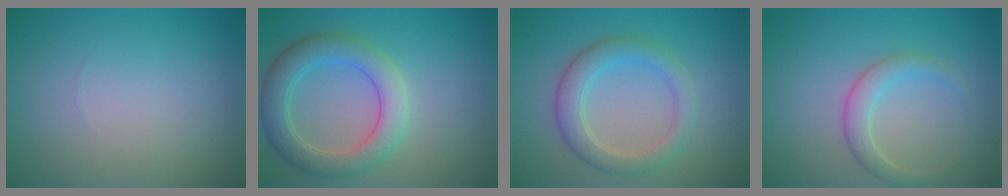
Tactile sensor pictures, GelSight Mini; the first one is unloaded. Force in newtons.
{"total": 4.9, "press": 4.9, "slide": 0.3}
{"total": 3.5, "press": 3.5, "slide": 0.0}
{"total": 2.3, "press": 2.3, "slide": 0.1}